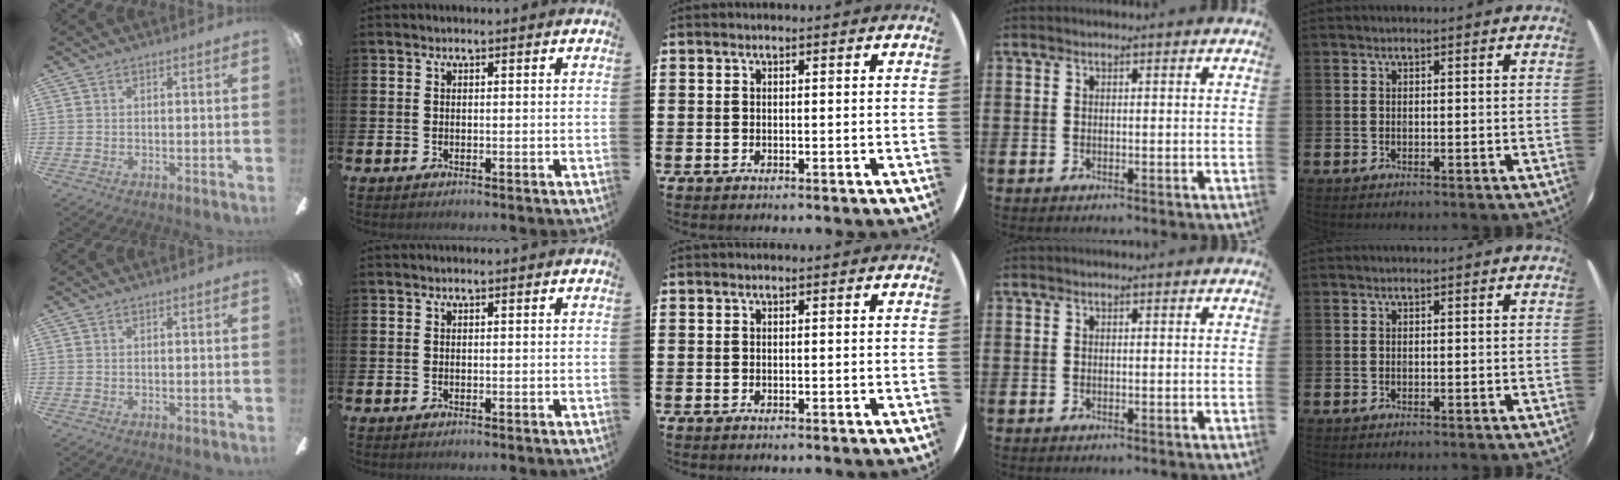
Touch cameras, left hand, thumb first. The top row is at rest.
{}